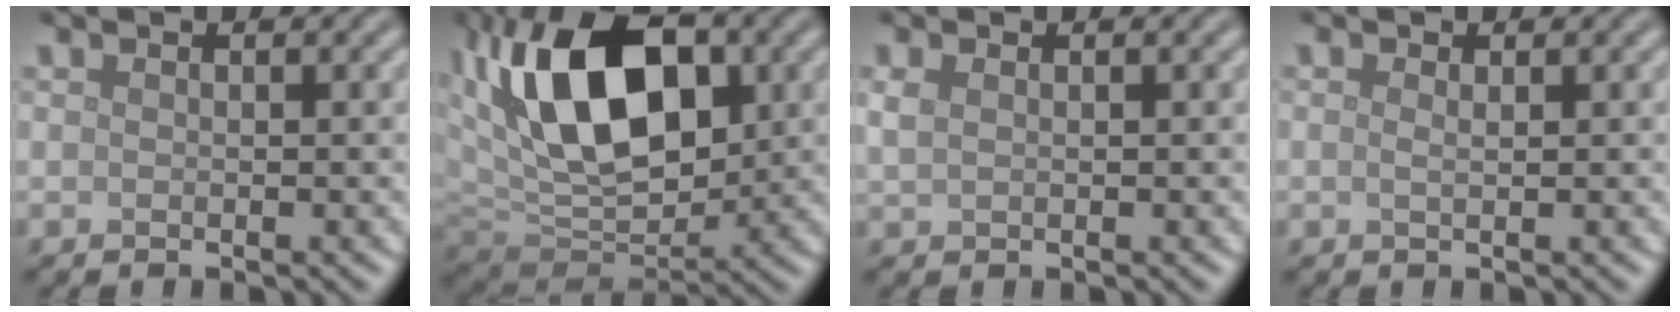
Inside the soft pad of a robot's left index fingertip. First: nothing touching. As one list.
[{"total": 13.5, "force": [3.4, 7.6, 10.6], "torque": [-0.175, 0.011, 0.055]}, {"total": 1.1, "force": [0.5, 0.6, 0.8], "torque": [-0.023, 0.001, 0.012]}, {"total": 0.8, "force": [0.3, 0.4, 0.6], "torque": [-0.011, -0.005, 0.004]}]